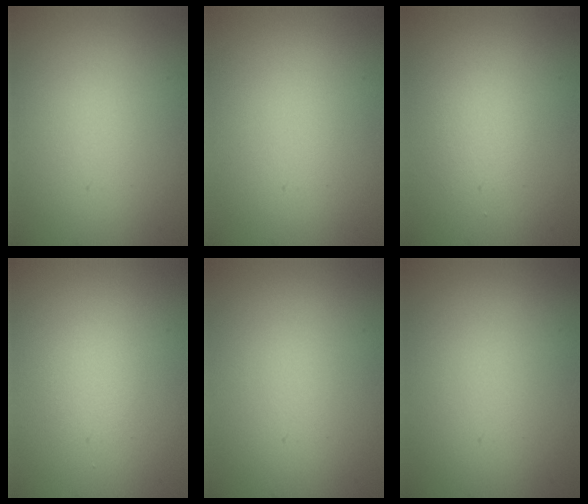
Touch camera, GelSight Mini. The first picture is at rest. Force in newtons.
{"total": 0.0}
{"total": 1.3, "press": 1.3, "slide": 0.0}
{"total": 1.1, "press": 1.1, "slide": 0.1}
{"total": 0.0}
{"total": 0.0}